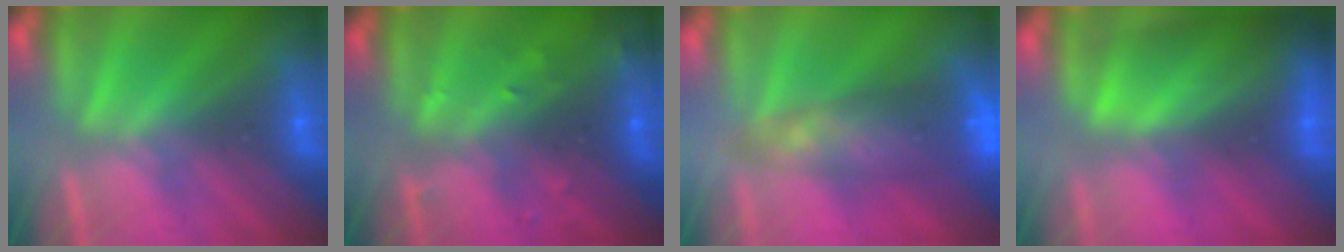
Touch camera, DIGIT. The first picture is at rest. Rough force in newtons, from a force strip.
{"total": 2.9}
{"total": 7.7}
{"total": 8.4}